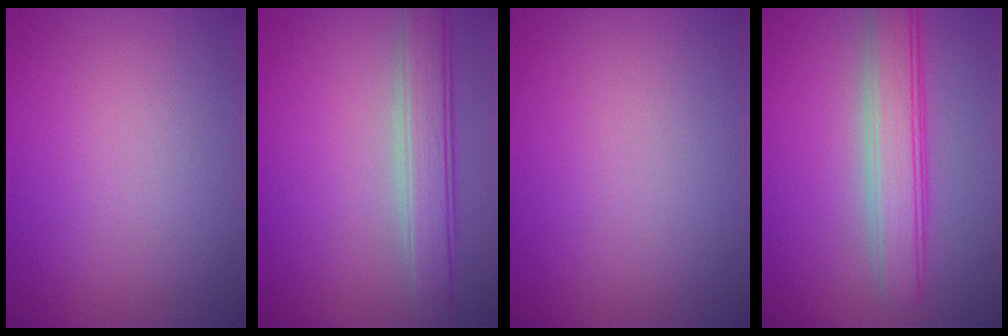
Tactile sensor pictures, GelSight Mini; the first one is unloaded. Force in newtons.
{"total": 4.2, "press": 4.2, "slide": 0.4}
{"total": 0.0}
{"total": 5.1, "press": 5.1, "slide": 0.2}